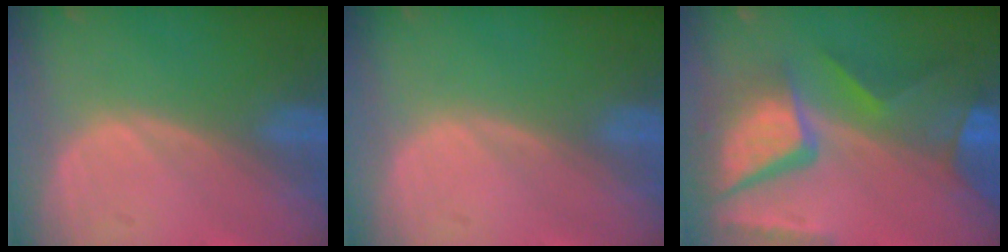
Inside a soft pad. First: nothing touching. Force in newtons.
{"total": 0.0}
{"total": 11.8, "press": 9.8, "slide": 6.6}